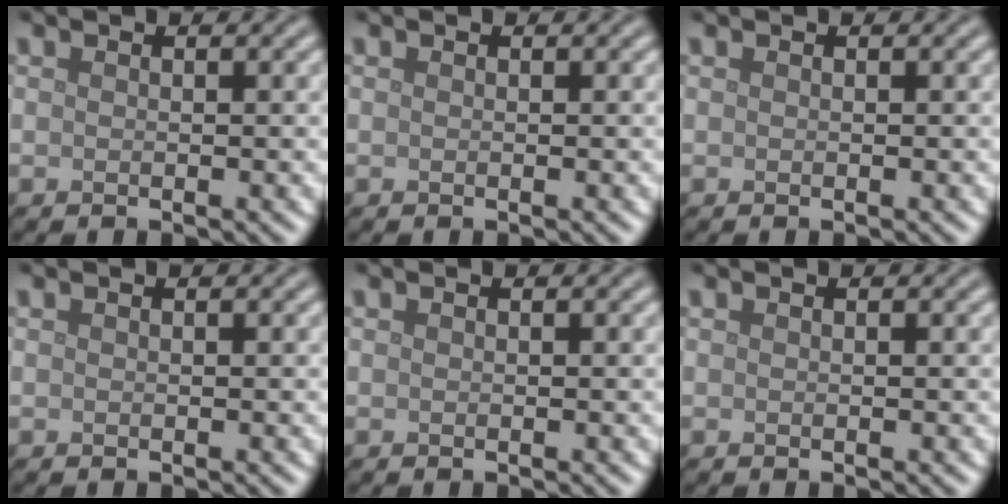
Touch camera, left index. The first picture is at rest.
{"total": 0.0}
{"total": 0.0}
{"total": 0.0}
{"total": 0.0}
{"total": 0.0}